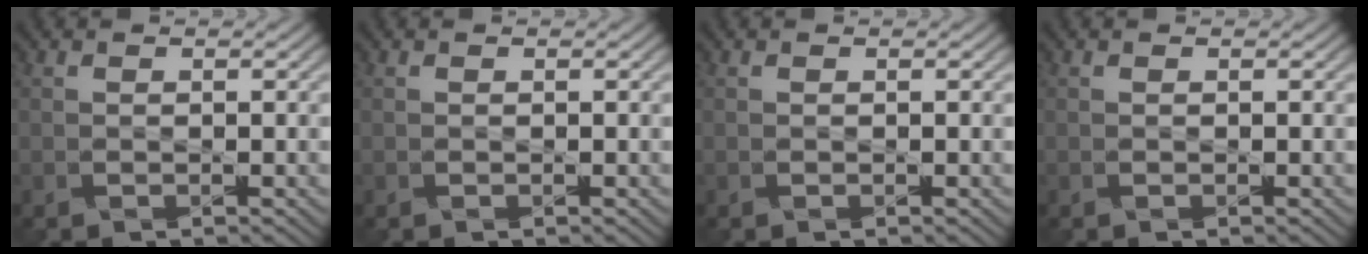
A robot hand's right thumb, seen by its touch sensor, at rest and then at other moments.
{"total": 0.0}
{"total": 0.0}
{"total": 0.0}